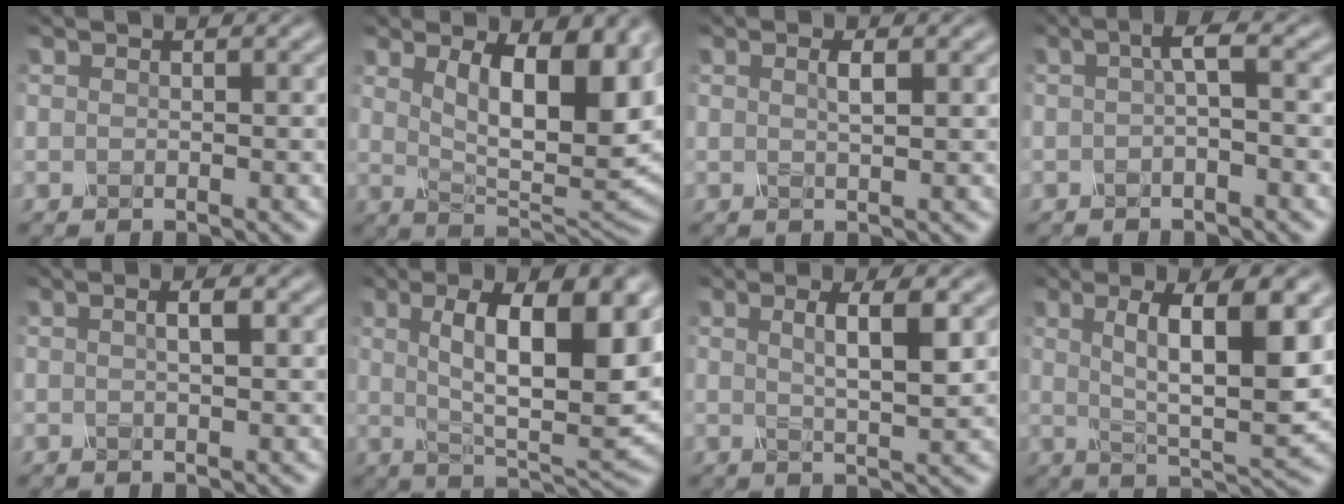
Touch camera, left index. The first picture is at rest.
{"total": 9.5, "force": [3.0, 3.3, 8.4], "torque": [-0.132, -0.010, 0.058]}
{"total": 1.3, "force": [0.1, 0.2, 1.2], "torque": [-0.022, 0.002, 0.005]}
{"total": 1.9, "force": [-0.4, 0.2, 1.8], "torque": [-0.036, 0.006, -0.004]}
{"total": 1.6, "force": [0.2, 0.4, 1.6], "torque": [-0.014, 0.001, 0.001]}
{"total": 11.0, "force": [2.1, 3.7, 10.1], "torque": [-0.152, -0.002, 0.041]}
{"total": 3.8, "force": [0.8, 0.7, 3.7], "torque": [-0.062, -0.001, 0.019]}
{"total": 8.6, "force": [1.9, 2.3, 8.0], "torque": [-0.122, -0.004, 0.041]}